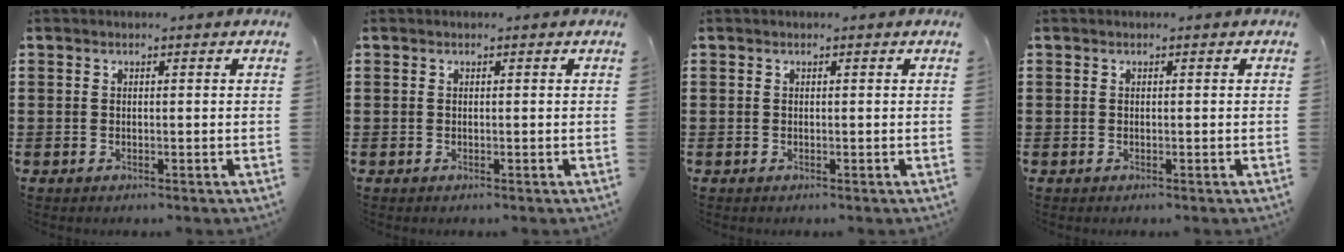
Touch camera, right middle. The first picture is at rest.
{"total": 0.0}
{"total": 0.0}
{"total": 0.0}